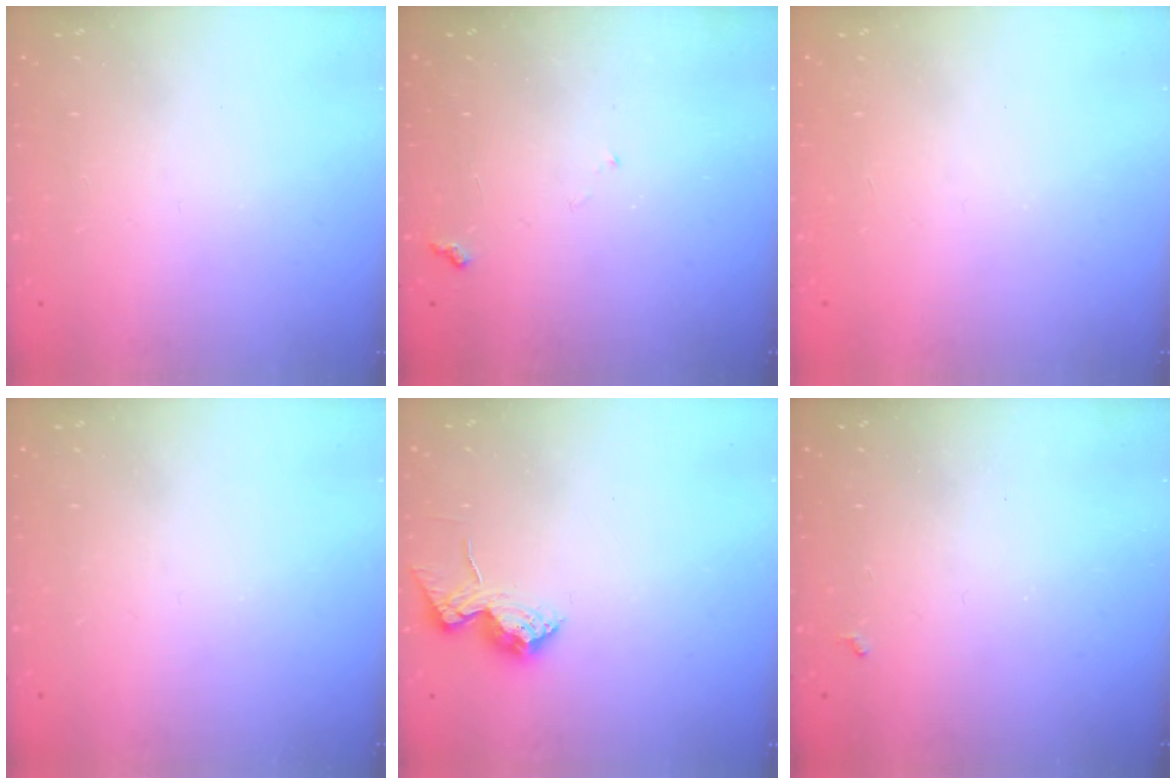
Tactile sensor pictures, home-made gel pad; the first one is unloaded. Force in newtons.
{"total": 5.6, "press": 5.6, "slide": 0.5}
{"total": 1.1, "press": 1.1, "slide": 0.1}
{"total": 0.0}
{"total": 13.2, "press": 13.2, "slide": 0.8}
{"total": 3.0, "press": 2.9, "slide": 0.5}